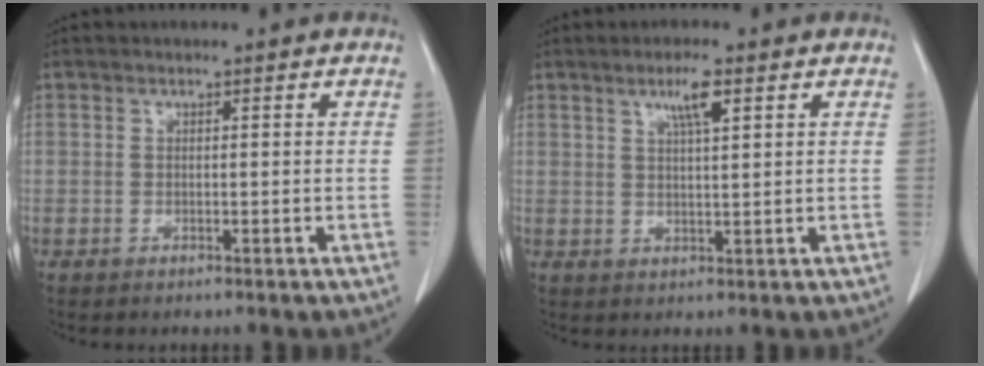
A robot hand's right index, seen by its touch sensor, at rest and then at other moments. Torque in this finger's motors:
{"motor_torque": [0.28, 0.19, 0.07, 0.03]}